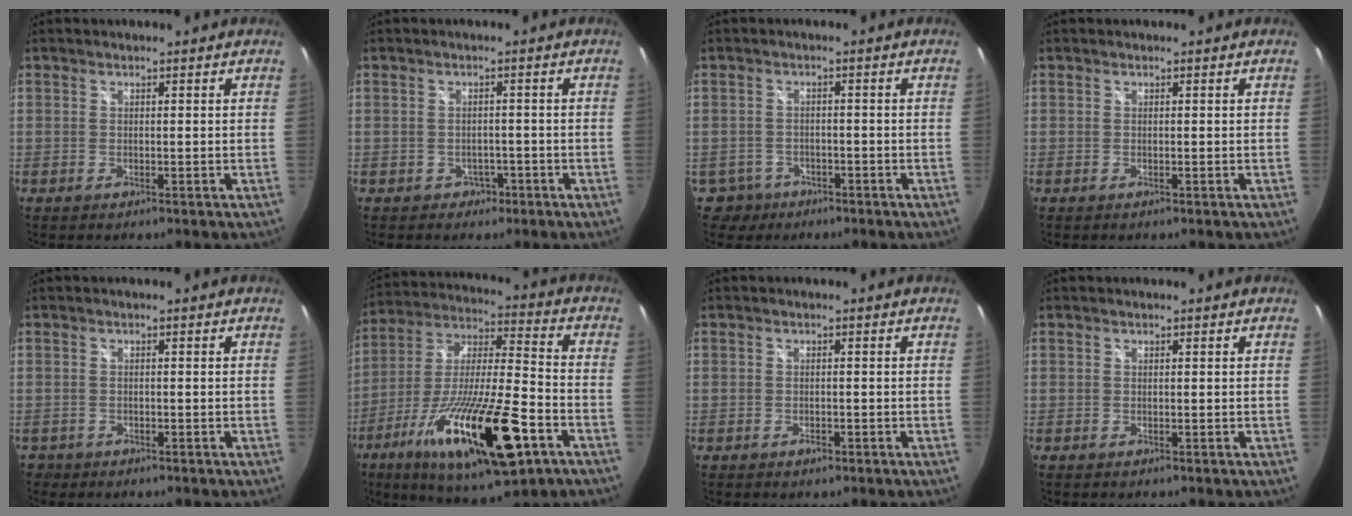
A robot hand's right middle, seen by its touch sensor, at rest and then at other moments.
{"total": 2.7, "force": [-1.3, 2.3, 0.5], "torque": [-0.014, 0.002, -0.014]}
{"total": 4.2, "force": [-2.5, 3.4, 0.4], "torque": [-0.021, 0.004, -0.037]}
{"total": 0.0}
{"total": 2.1, "force": [-1.3, 1.5, 0.4], "torque": [-0.013, -0.004, -0.022]}
{"total": 25.6, "force": [-12.1, 6.1, 21.7], "torque": [-0.396, -0.059, -0.205]}
{"total": 1.2, "force": [-0.8, 0.7, 0.5], "torque": [-0.009, -0.003, -0.014]}
{"total": 0.0}